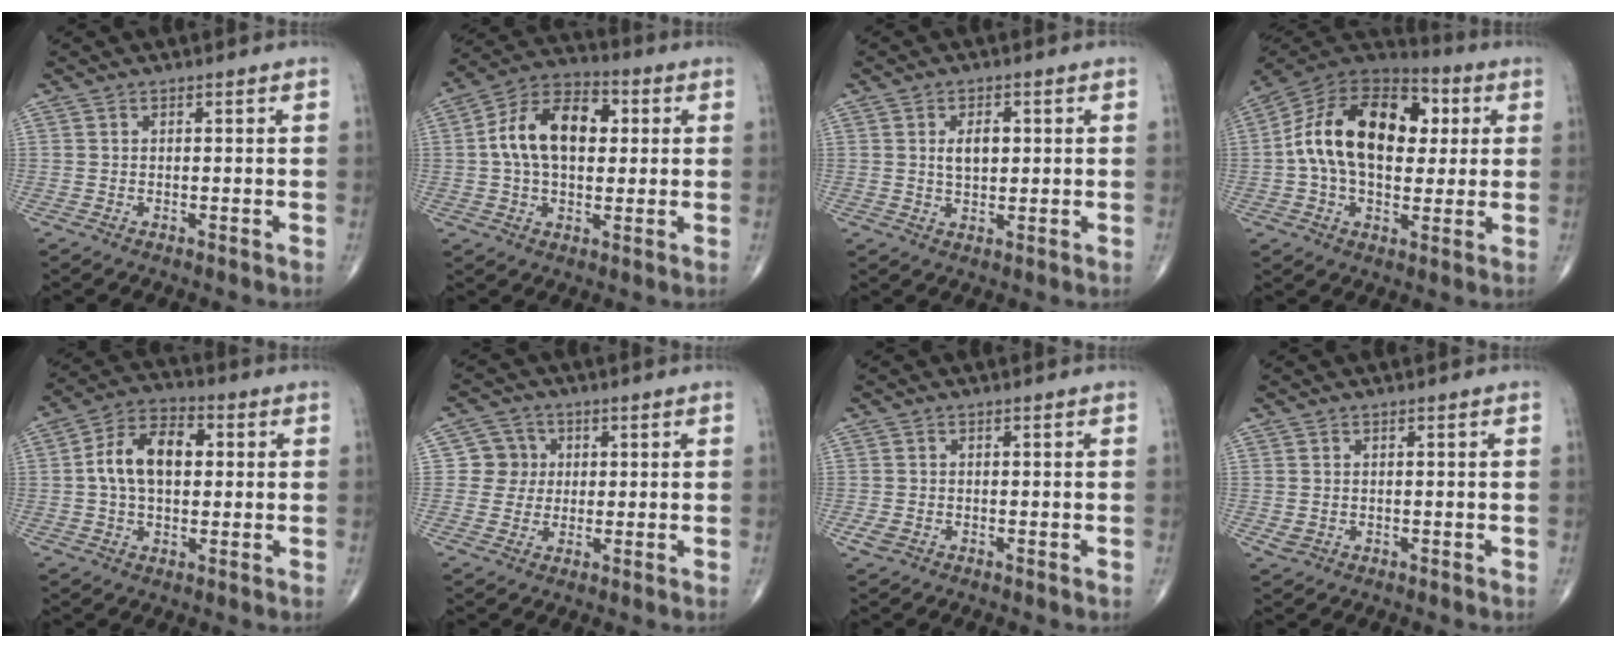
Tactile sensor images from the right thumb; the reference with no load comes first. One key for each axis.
{"total": 14.7, "fx": 2.0, "fy": 9.1, "fz": 11.4, "tx": -0.182, "ty": 0.026, "tz": 0.025}
{"total": 4.5, "fx": 0.8, "fy": 2.6, "fz": 3.6, "tx": -0.051, "ty": -0.004, "tz": 0.014}
{"total": 22.0, "fx": 2.9, "fy": 13.8, "fz": 16.9, "tx": -0.270, "ty": 0.022, "tz": 0.038}
{"total": 11.7, "fx": 1.3, "fy": 7.2, "fz": 9.0, "tx": -0.152, "ty": 0.025, "tz": 0.014}
{"total": 5.2, "fx": 0.7, "fy": 5.1, "fz": 0.6, "tx": 0.026, "ty": 0.007, "tz": 0.005}
{"total": 2.0, "fx": -0.8, "fy": 1.4, "fz": 1.2, "tx": -0.026, "ty": 0.001, "tz": -0.014}
{"total": 1.7, "fx": -0.2, "fy": 1.4, "fz": 0.8, "tx": -0.014, "ty": 0.002, "tz": 0.003}